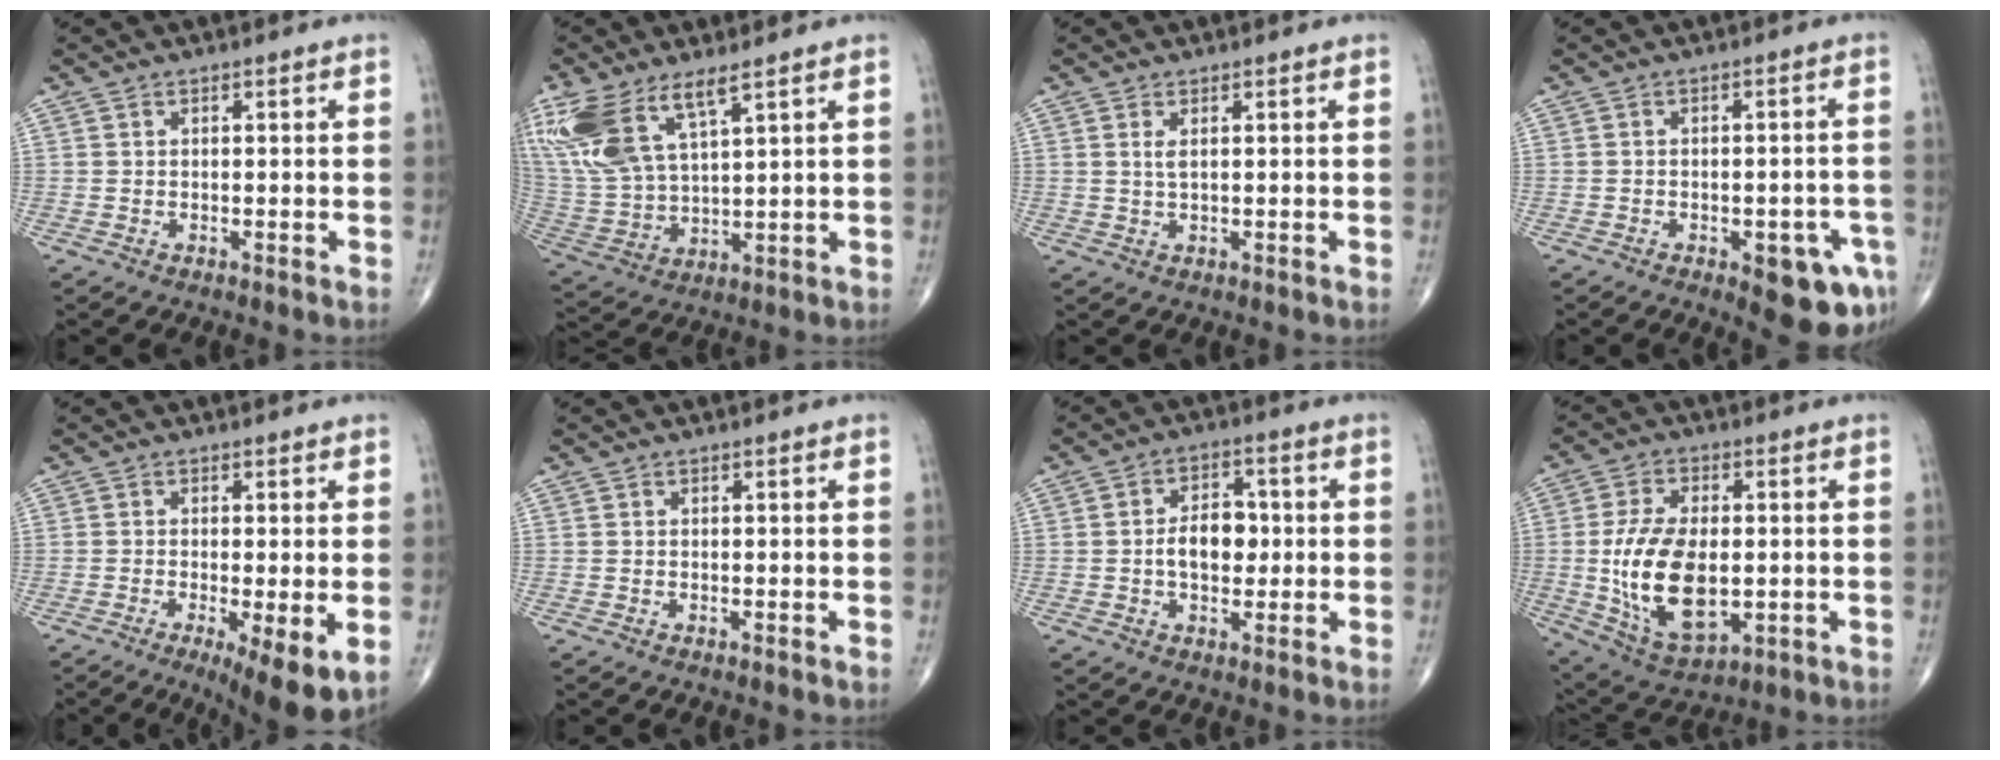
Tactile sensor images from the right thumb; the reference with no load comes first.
{"total": 14.9, "force": [8.6, 5.6, 10.9], "torque": [-0.243, -0.025, 0.185]}
{"total": 1.6, "force": [0.6, 0.5, 1.4], "torque": [-0.034, -0.002, 0.016]}
{"total": 10.0, "force": [-4.4, 3.9, 8.0], "torque": [-0.076, 0.017, -0.046]}
{"total": 9.5, "force": [-3.0, 2.5, 8.6], "torque": [-0.134, -0.022, -0.043]}
{"total": 0.0}
{"total": 7.8, "force": [-0.2, 5.0, 6.0], "torque": [-0.079, 0.013, -0.008]}
{"total": 17.0, "force": [-1.3, 9.3, 14.2], "torque": [-0.257, -0.007, -0.006]}